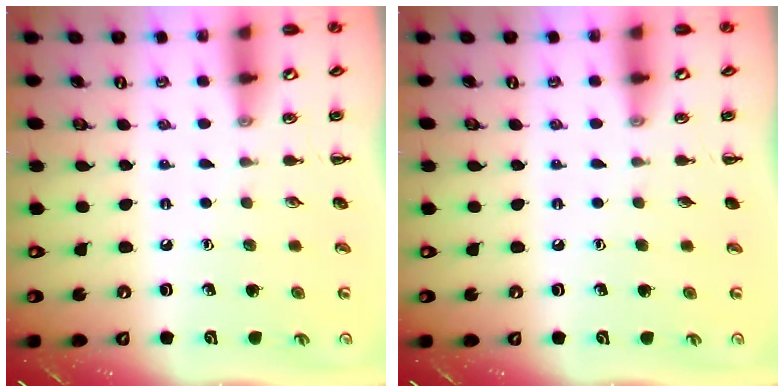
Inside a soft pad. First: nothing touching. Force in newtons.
{"total": 0.0}